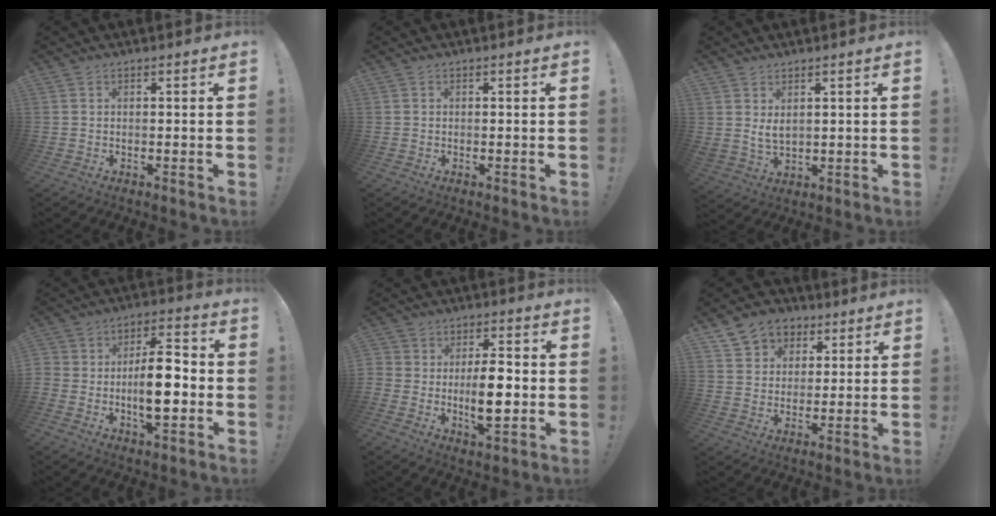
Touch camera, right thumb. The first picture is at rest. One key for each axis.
{"total": 0.0}
{"total": 5.1, "fx": 2.9, "fy": 3.0, "fz": 2.9, "tx": -0.044, "ty": -0.012, "tz": 0.054}
{"total": 13.7, "fx": -4.0, "fy": 8.1, "fz": 10.3, "tx": -0.162, "ty": 0.032, "tz": -0.074}
{"total": 11.5, "fx": -2.6, "fy": 7.0, "fz": 8.7, "tx": -0.145, "ty": 0.016, "tz": -0.050}
{"total": 9.2, "fx": 4.5, "fy": 7.6, "fz": 2.4, "tx": -0.033, "ty": -0.024, "tz": 0.091}